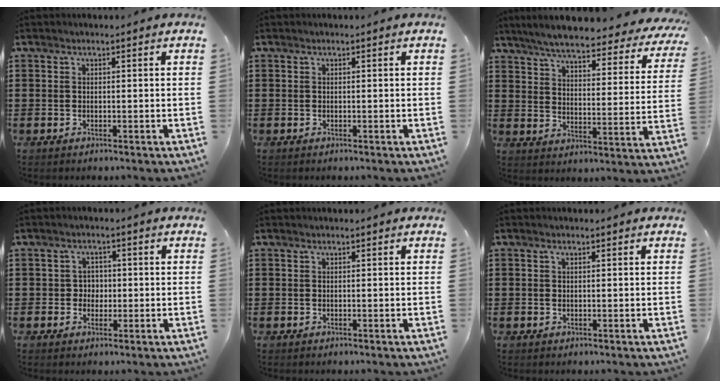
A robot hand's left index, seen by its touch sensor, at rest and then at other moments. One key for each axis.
{"total": 0.0}
{"total": 6.5, "fx": 5.9, "fy": 0.3, "fz": 2.6, "tx": -0.070, "ty": -0.042, "tz": 0.098}
{"total": 2.4, "fx": -0.3, "fy": 2.2, "fz": 1.0, "tx": -0.026, "ty": 0.007, "tz": -0.009}
{"total": 0.0}
{"total": 0.6, "fx": 0.2, "fy": 0.3, "fz": 0.6, "tx": -0.013, "ty": 0.001, "tz": 0.004}